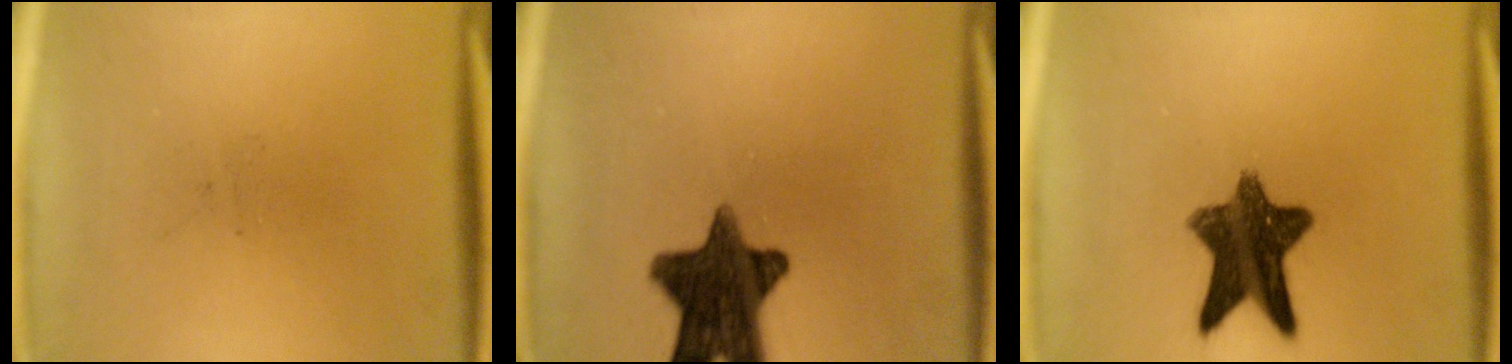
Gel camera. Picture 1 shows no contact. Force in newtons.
{"total": 13.4}
{"total": 11.0}